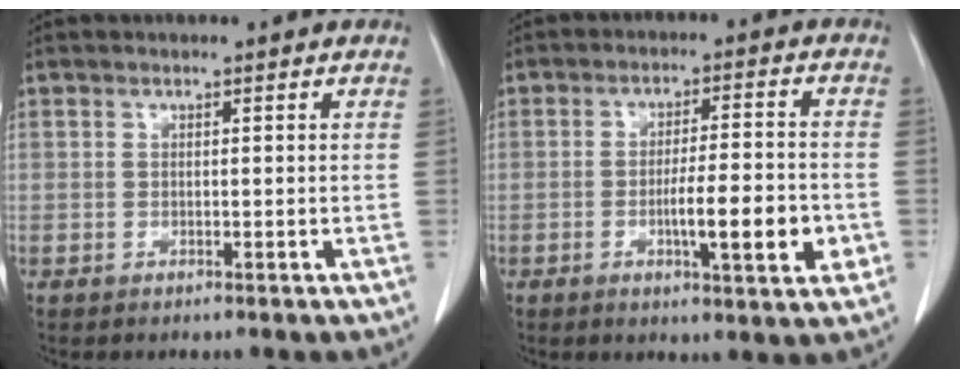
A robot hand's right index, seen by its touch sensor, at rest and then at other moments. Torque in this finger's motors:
{"motor_torque": [1.22, -0.46, 0.67, 0.14]}